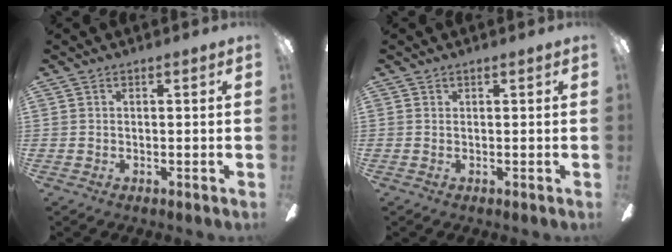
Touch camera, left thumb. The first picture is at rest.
{"total": 0.0}